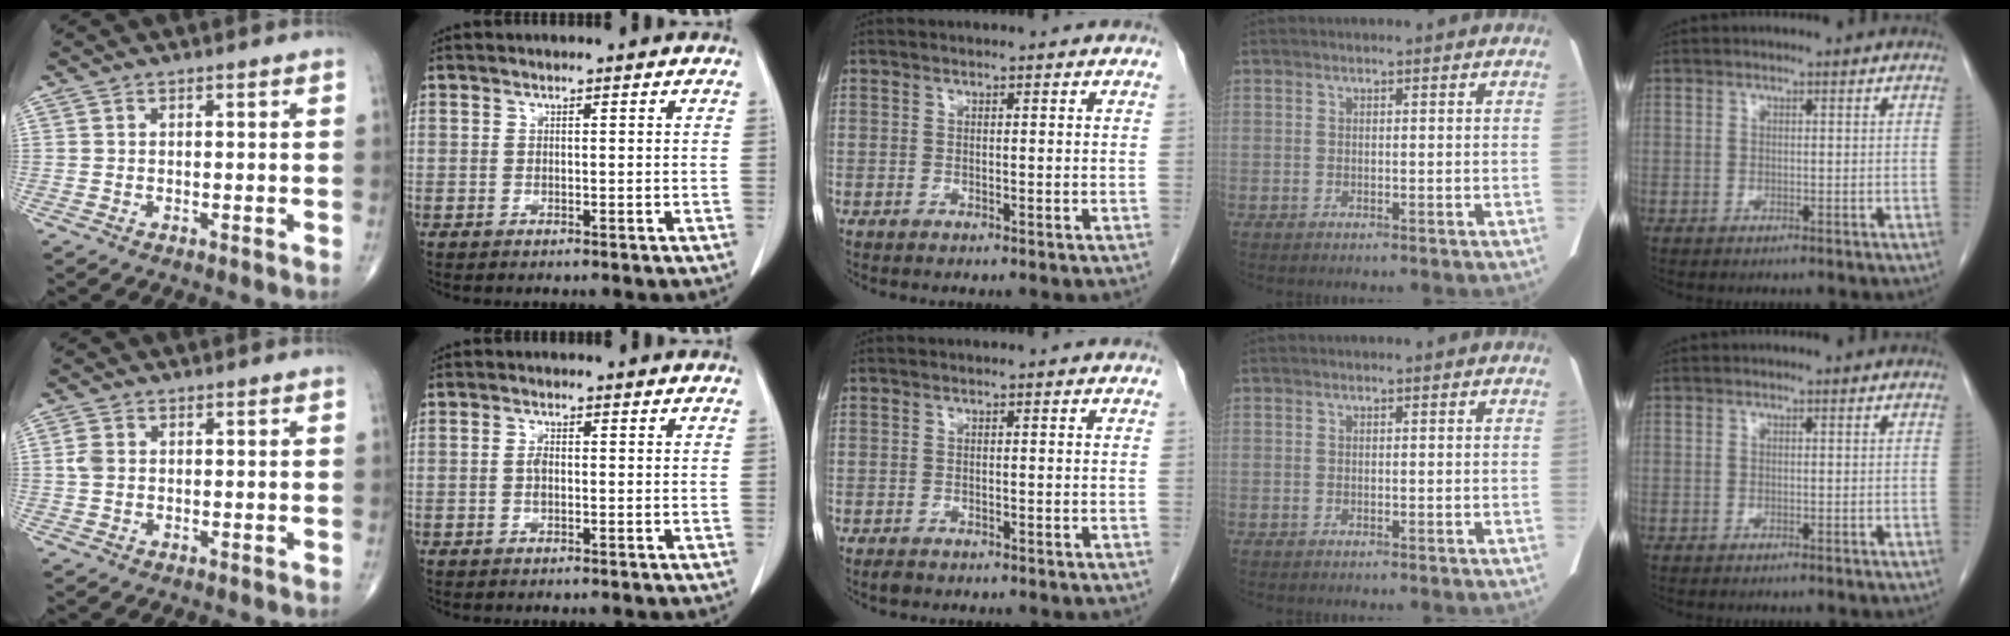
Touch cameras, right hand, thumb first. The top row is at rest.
{"thumb": {"total": 2.2, "force": [0.2, 1.7, 1.4], "torque": [-0.033, 0.005, 0.003]}, "index": {"total": 1.5, "force": [-0.1, 0.6, 1.3], "torque": [-0.028, 0.001, -0.004]}, "middle": {"total": 1.0, "force": [-0.8, 0.5, 0.4], "torque": [-0.013, -0.001, -0.010]}}